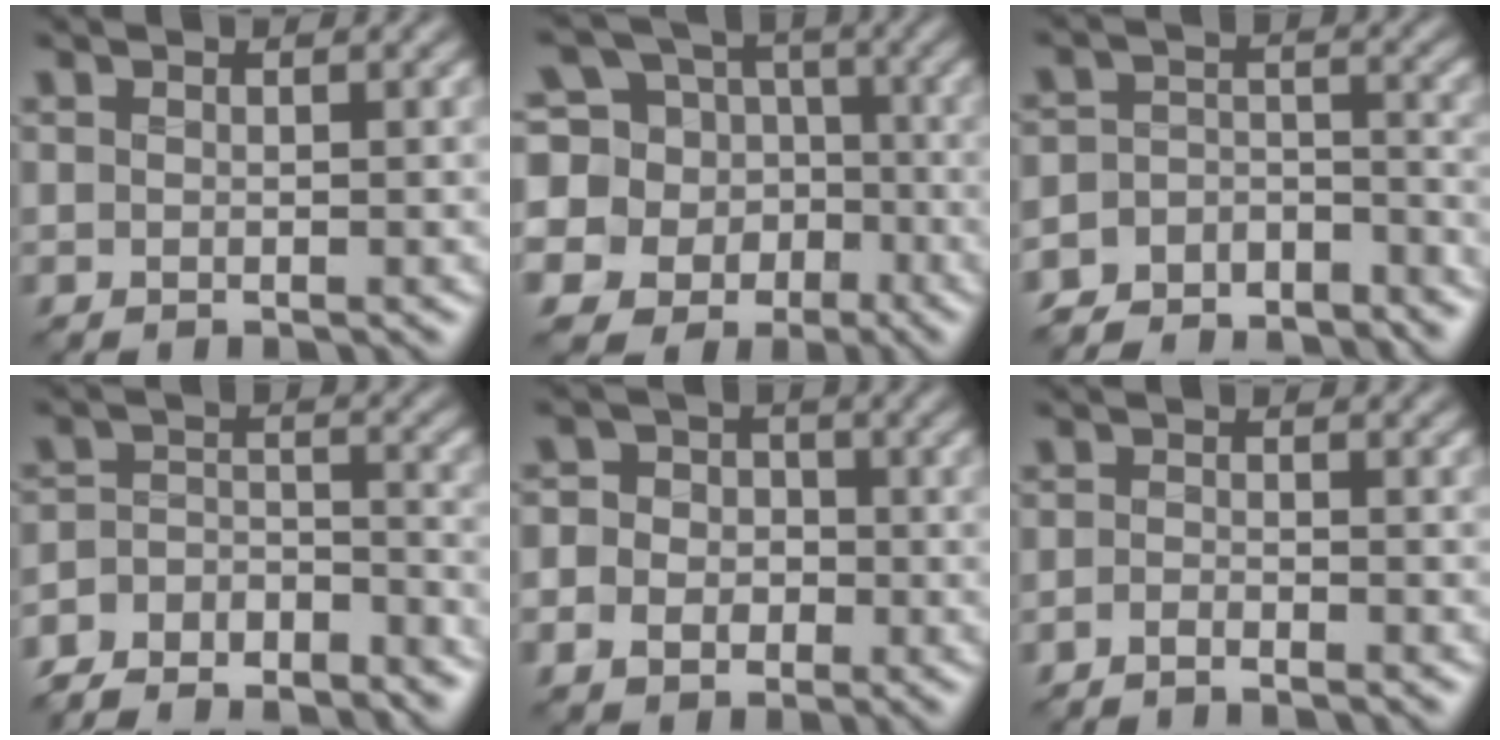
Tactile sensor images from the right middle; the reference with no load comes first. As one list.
[{"total": 12.4, "force": [-3.2, 11.3, 3.9], "torque": [-0.112, 0.001, -0.063]}, {"total": 8.4, "force": [-7.5, 3.3, 1.4], "torque": [-0.029, 0.001, -0.117]}, {"total": 7.4, "force": [-6.7, 2.4, 1.9], "torque": [-0.046, -0.006, -0.121]}, {"total": 5.4, "force": [-1.9, 4.7, 1.7], "torque": [-0.019, -0.002, -0.056]}, {"total": 1.4, "force": [-1.3, 0.1, 0.5], "torque": [-0.009, -0.005, -0.026]}]